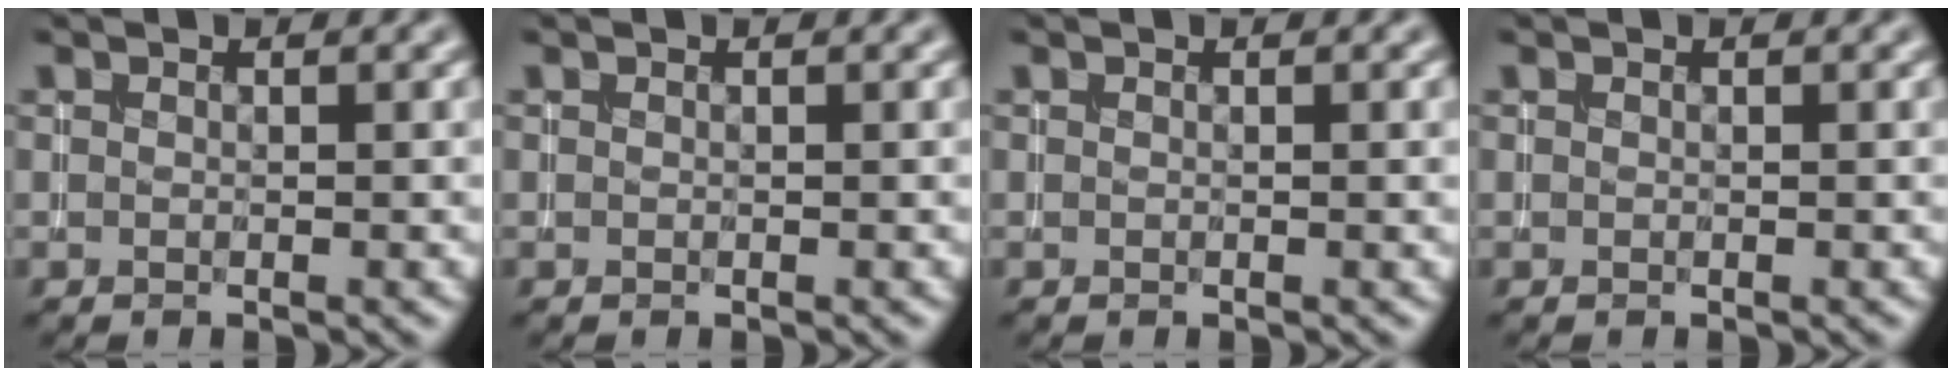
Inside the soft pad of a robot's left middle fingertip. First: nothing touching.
{"total": 0.0}
{"total": 0.6, "force": [0.1, 0.1, 0.6], "torque": [-0.006, 0.000, 0.000]}
{"total": 0.0}